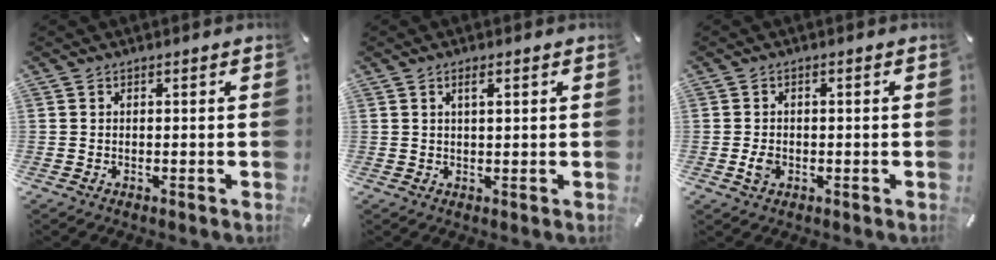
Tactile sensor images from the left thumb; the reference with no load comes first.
{"total": 2.2, "force": [1.0, 0.6, 1.9], "torque": [-0.039, 0.003, 0.015]}
{"total": 2.7, "force": [-0.6, 1.9, 1.8], "torque": [-0.046, -0.002, -0.014]}